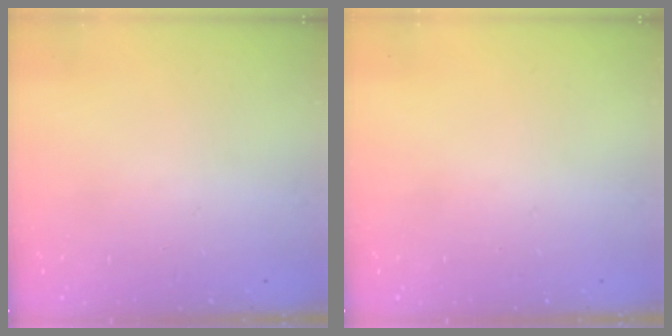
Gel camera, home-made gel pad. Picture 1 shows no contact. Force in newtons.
{"total": 0.0}